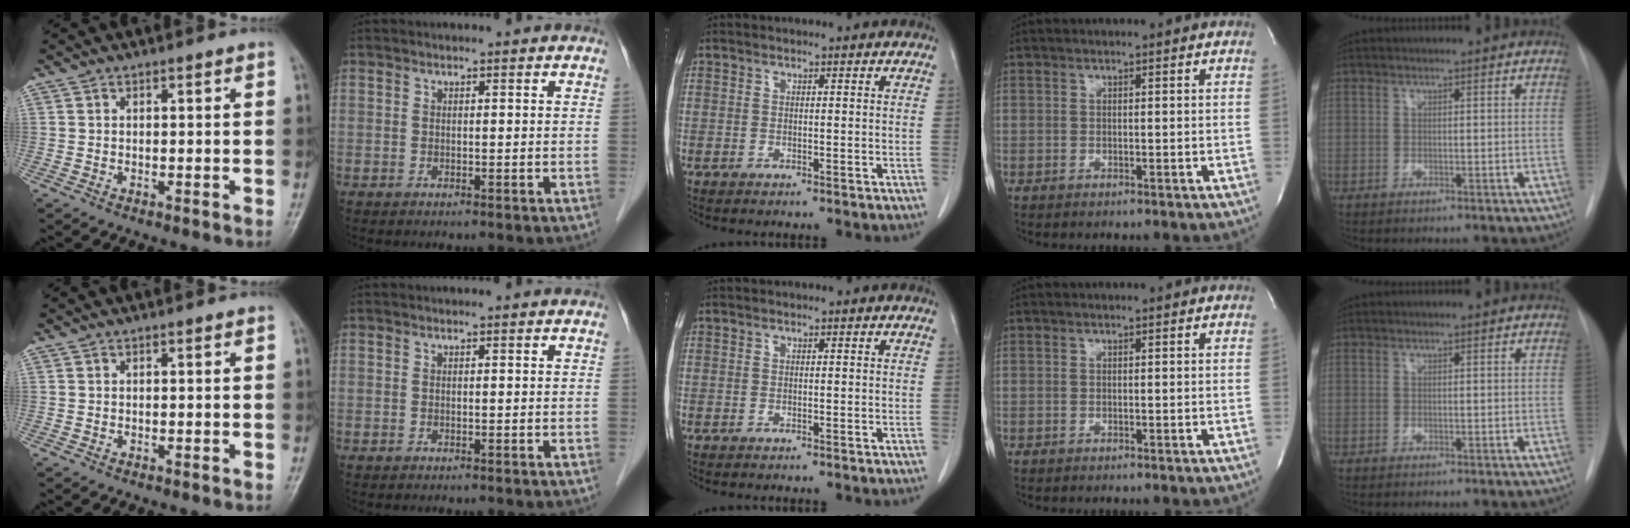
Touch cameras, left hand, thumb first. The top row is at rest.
{}